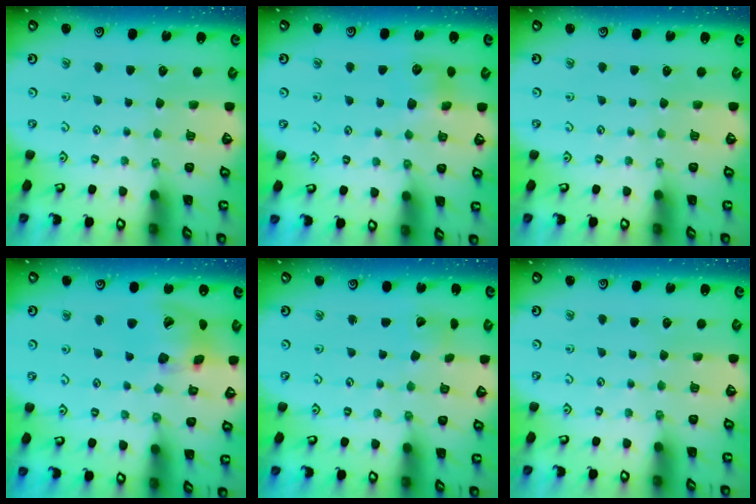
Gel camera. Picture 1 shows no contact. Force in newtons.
{"total": 6.3, "press": 6.3, "slide": 0.6}
{"total": 0.0}
{"total": 15.7, "press": 15.5, "slide": 2.3}
{"total": 4.2, "press": 4.1, "slide": 0.3}
{"total": 0.0}